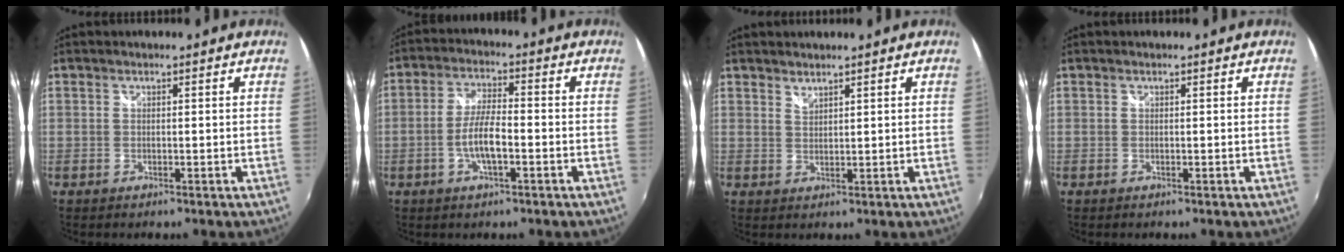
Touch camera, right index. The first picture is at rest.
{"total": 6.8, "force": [-2.2, 1.8, 6.2], "torque": [-0.123, 0.002, -0.043]}
{"total": 1.7, "force": [1.6, 0.2, 0.3], "torque": [-0.001, 0.001, 0.029]}
{"total": 0.0}